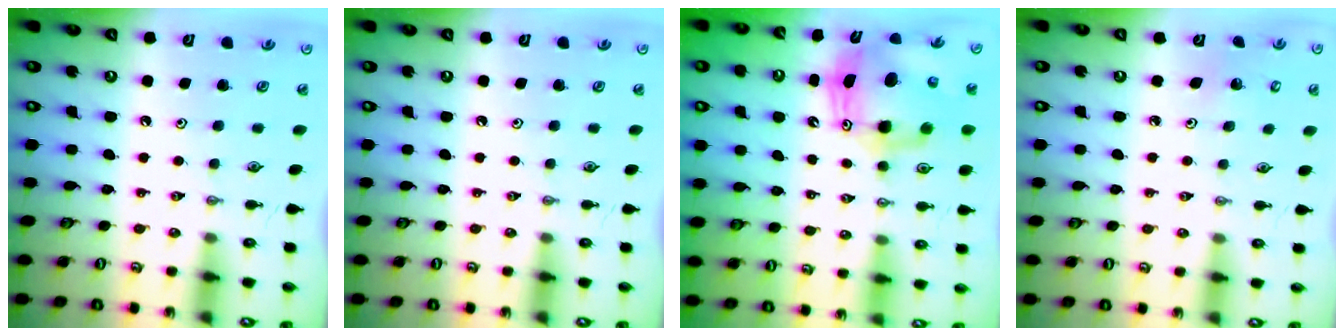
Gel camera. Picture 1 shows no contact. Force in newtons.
{"total": 0.0}
{"total": 11.1, "press": 10.9, "slide": 2.0}
{"total": 2.3, "press": 2.3, "slide": 0.1}